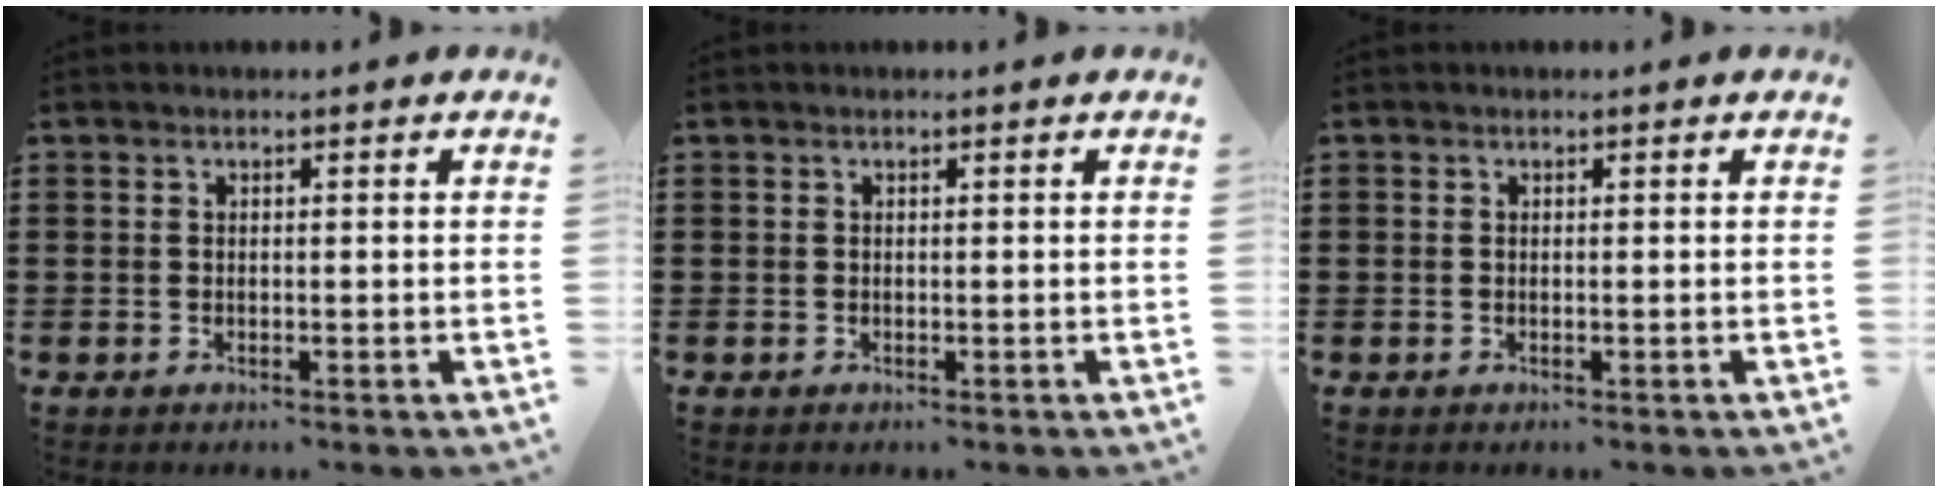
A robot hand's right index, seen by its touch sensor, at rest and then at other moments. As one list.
[{"total": 0.0}, {"total": 0.0}]